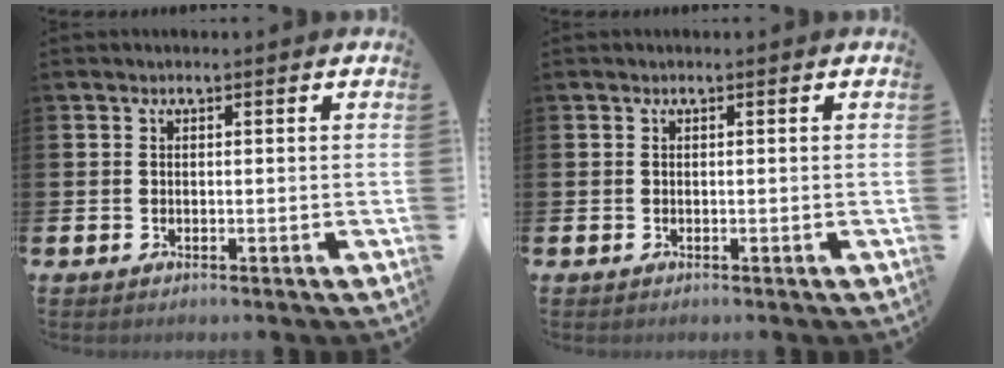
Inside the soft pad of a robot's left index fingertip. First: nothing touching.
{"total": 0.0}